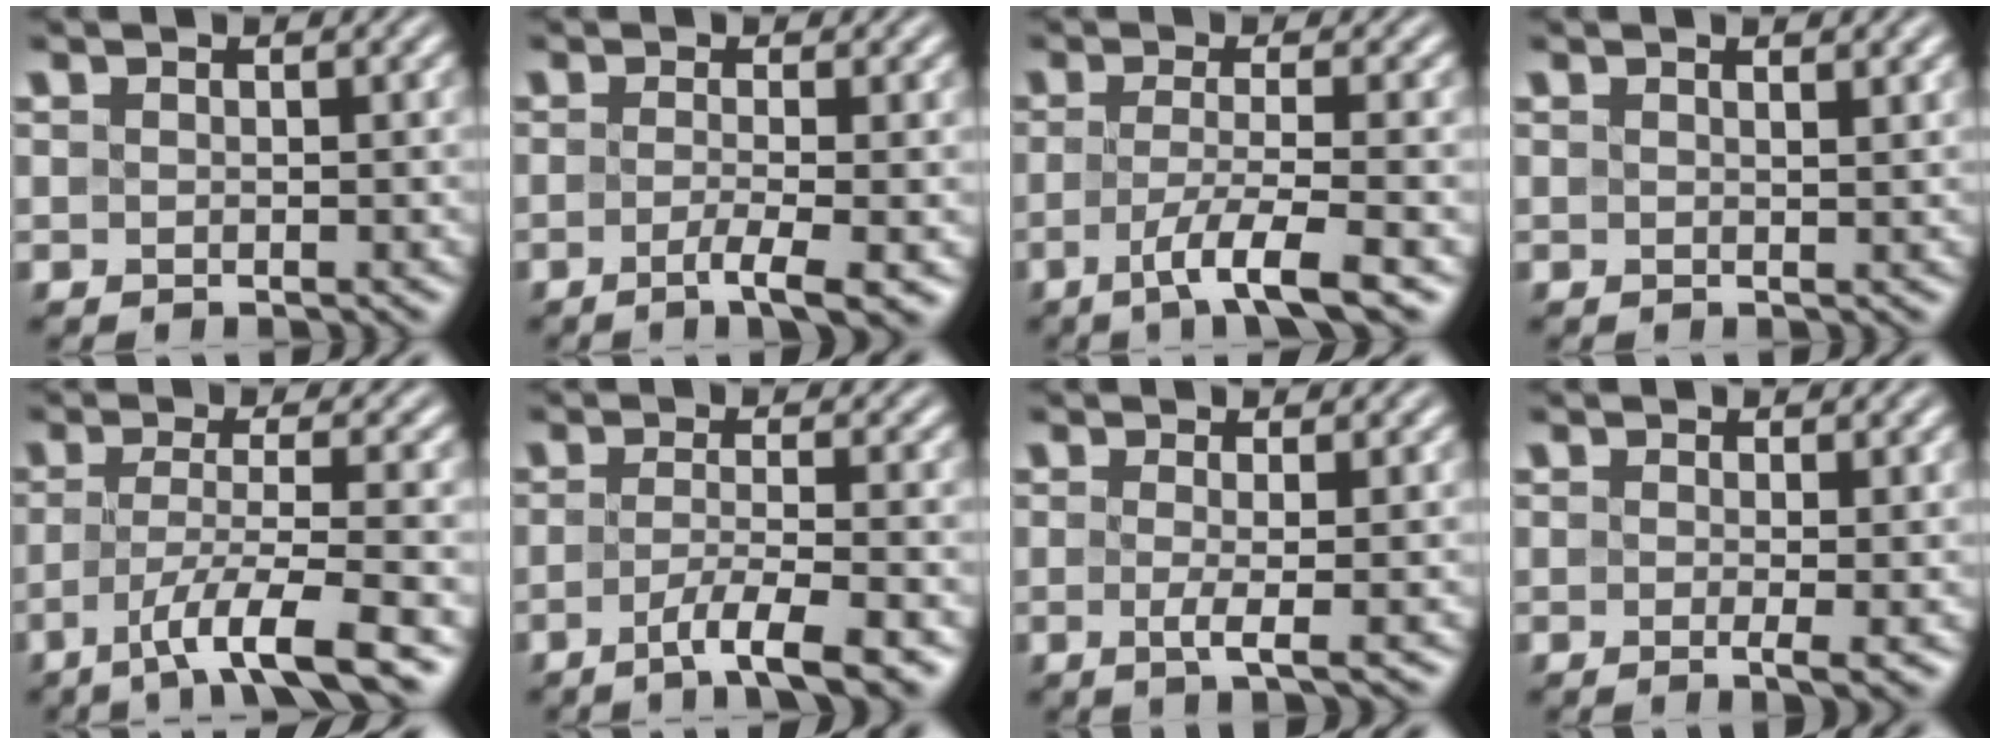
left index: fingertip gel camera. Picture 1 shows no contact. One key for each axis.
{"total": 3.6, "fx": -1.4, "fy": 0.7, "fz": 3.2, "tx": -0.047, "ty": -0.007, "tz": -0.029}
{"total": 4.8, "fx": -2.1, "fy": 0.8, "fz": 4.3, "tx": -0.071, "ty": -0.010, "tz": -0.044}
{"total": 1.5, "fx": 0.9, "fy": 0.5, "fz": 1.1, "tx": -0.008, "ty": 0.002, "tz": 0.002}
{"total": 6.0, "fx": -2.9, "fy": 0.9, "fz": 5.1, "tx": -0.085, "ty": -0.007, "tz": -0.056}
{"total": 4.8, "fx": -2.4, "fy": 0.8, "fz": 4.1, "tx": -0.063, "ty": -0.007, "tz": -0.048}
{"total": 2.5, "fx": -0.4, "fy": 0.4, "fz": 2.4, "tx": -0.039, "ty": -0.007, "tz": -0.010}
{"total": 2.3, "fx": -0.3, "fy": 0.4, "fz": 2.2, "tx": -0.027, "ty": -0.011, "tz": -0.004}